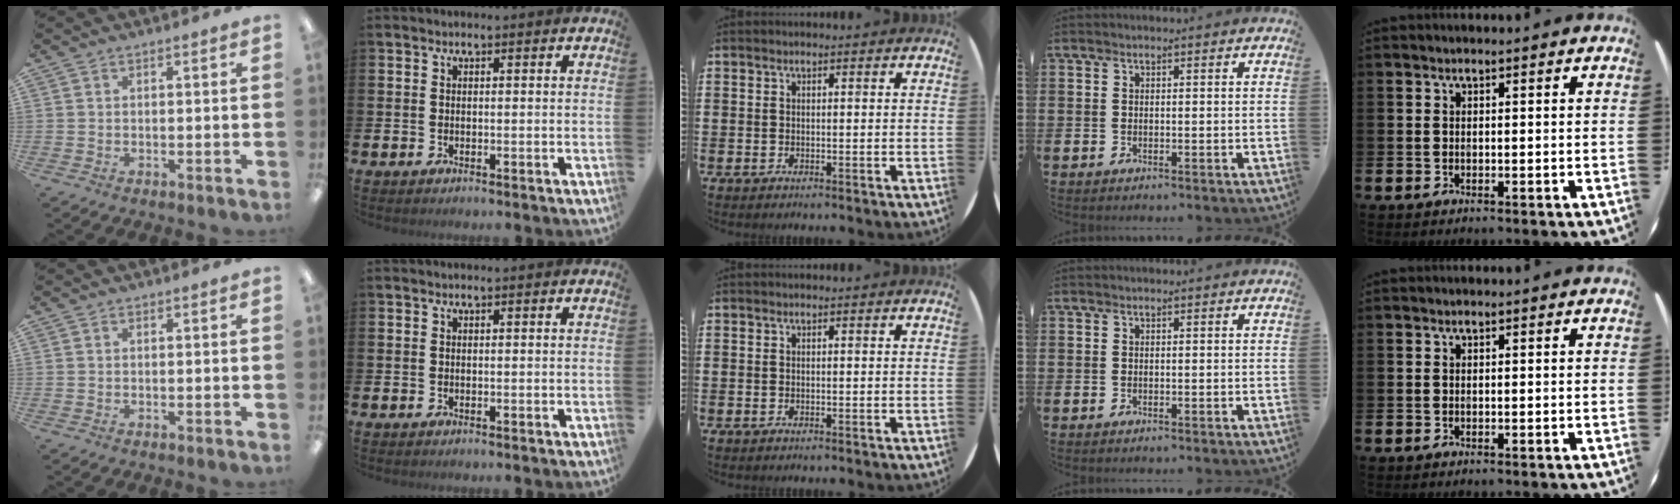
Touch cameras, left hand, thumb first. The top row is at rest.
{}